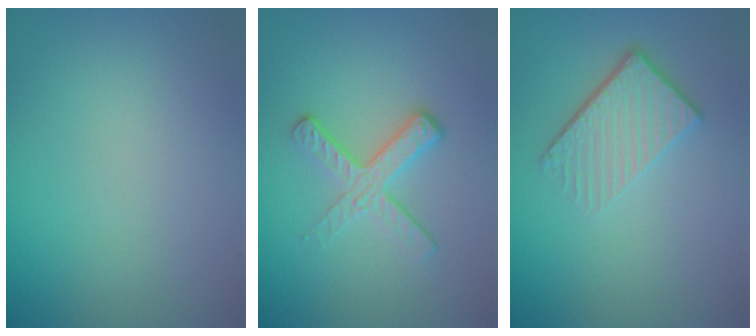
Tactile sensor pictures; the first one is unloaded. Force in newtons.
{"total": 3.7, "press": 2.5, "slide": 2.7}
{"total": 4.1, "press": 2.8, "slide": 3.0}